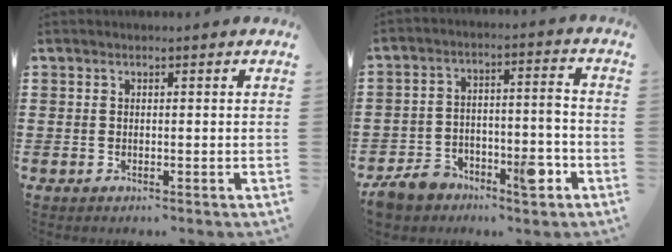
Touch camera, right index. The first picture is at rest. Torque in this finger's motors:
{"motor_torque": [1.50, 0.63, 0.70, 0.08]}